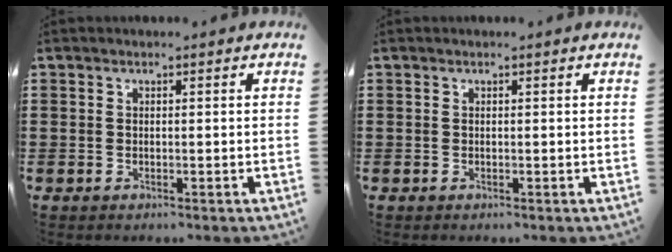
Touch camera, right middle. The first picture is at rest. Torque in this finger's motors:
{"motor_torque": [-0.02, -0.02, 0.00, 0.00]}